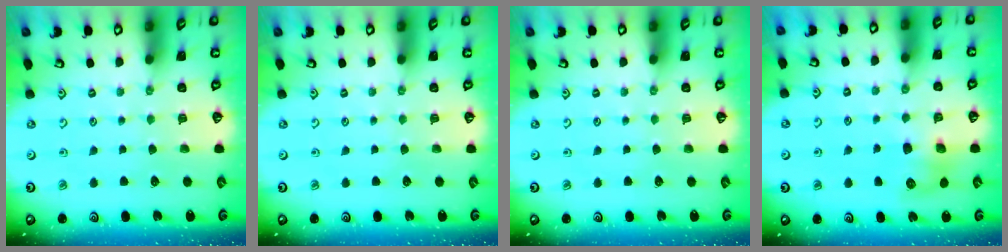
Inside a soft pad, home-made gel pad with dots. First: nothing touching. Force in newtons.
{"total": 0.0}
{"total": 0.0}
{"total": 9.0, "press": 9.0, "slide": 0.9}